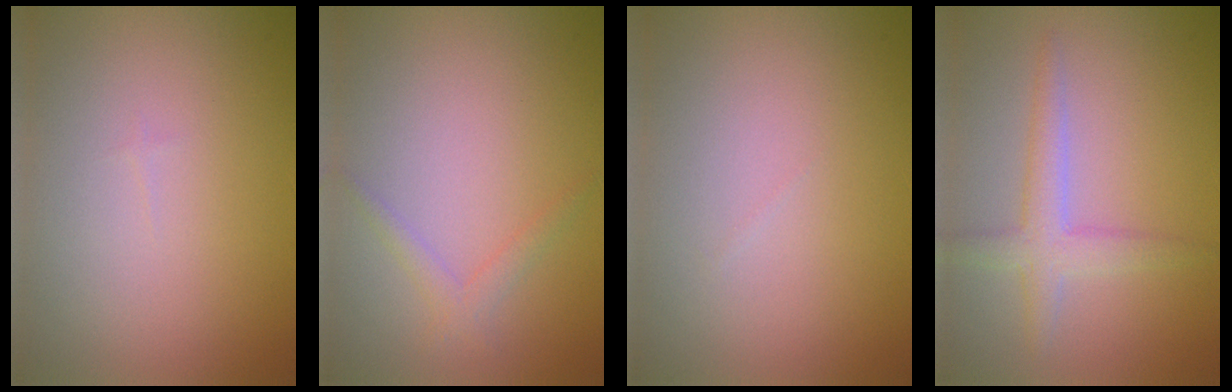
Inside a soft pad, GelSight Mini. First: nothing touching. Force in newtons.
{"total": 1.3, "press": 1.3, "slide": 0.1}
{"total": 0.0}
{"total": 2.9, "press": 2.9, "slide": 0.2}